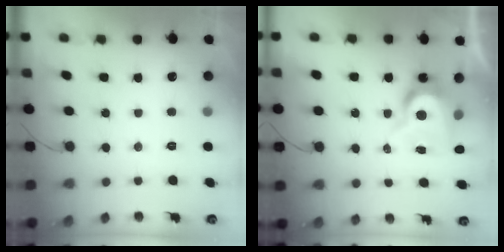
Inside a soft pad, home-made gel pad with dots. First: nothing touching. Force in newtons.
{"total": 8.2, "press": 8.2, "slide": 0.6}